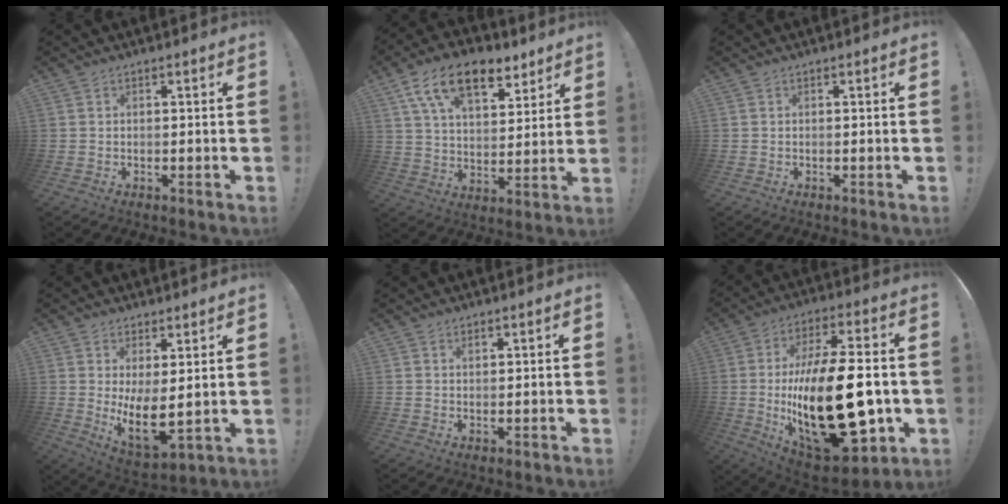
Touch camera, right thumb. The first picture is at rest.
{"total": 16.5, "force": [9.9, 8.6, 10.1], "torque": [-0.175, -0.044, 0.180]}
{"total": 0.0}
{"total": 10.0, "force": [1.7, 4.2, 8.9], "torque": [-0.135, -0.046, 0.037]}
{"total": 0.8, "force": [0.6, 0.4, 0.3], "torque": [0.003, -0.005, 0.010]}
{"total": 32.9, "force": [-3.2, 14.8, 29.2], "torque": [-0.536, 0.010, -0.038]}